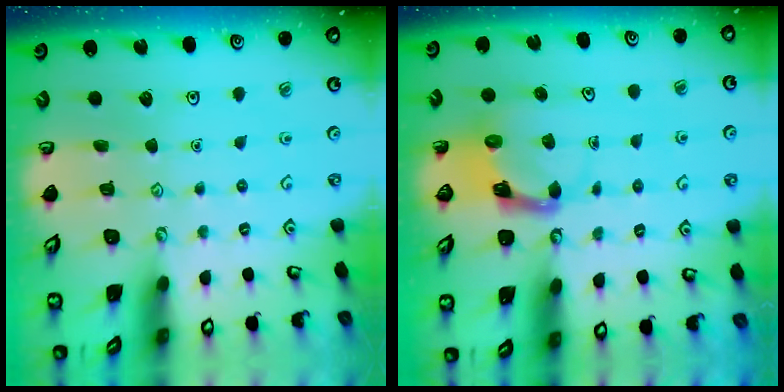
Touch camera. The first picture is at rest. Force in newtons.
{"total": 3.9, "press": 3.9, "slide": 0.6}